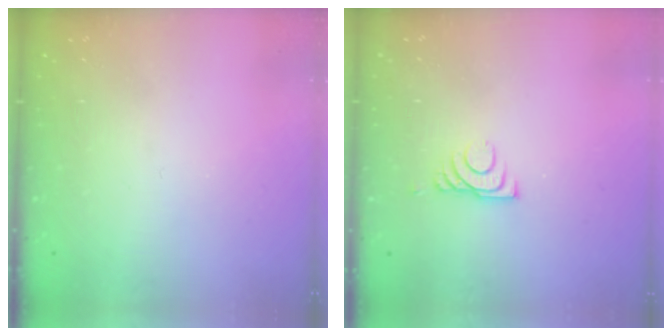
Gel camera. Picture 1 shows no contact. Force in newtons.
{"total": 5.9, "press": 5.9, "slide": 0.9}